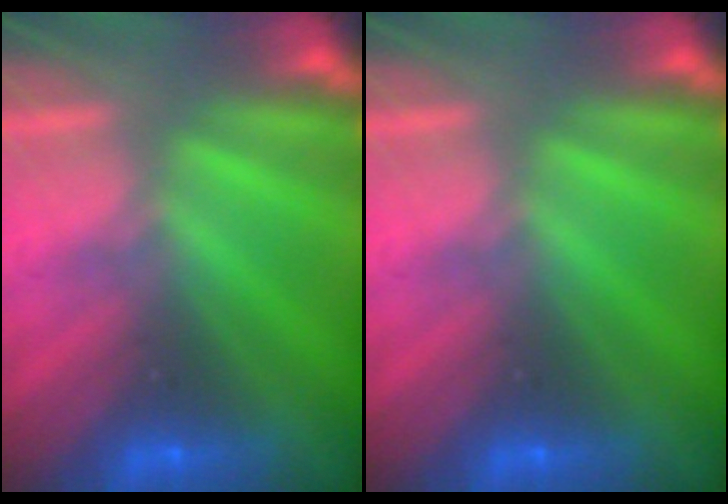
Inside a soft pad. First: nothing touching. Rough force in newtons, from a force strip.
{"total": 0.0}